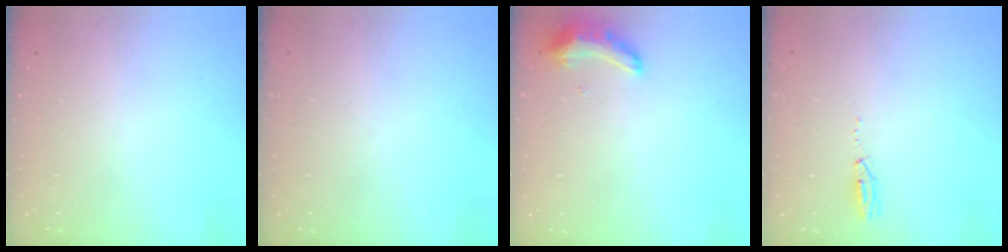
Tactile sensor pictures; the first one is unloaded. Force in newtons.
{"total": 0.0}
{"total": 8.8, "press": 8.7, "slide": 1.3}
{"total": 4.2, "press": 2.6, "slide": 3.3}